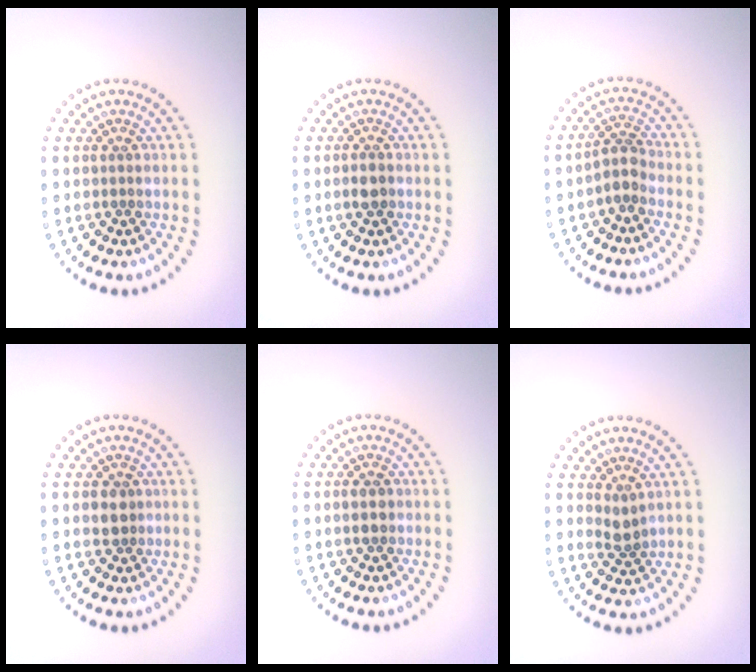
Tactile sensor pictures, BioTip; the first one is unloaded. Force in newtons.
{"total": 1.5, "press": 1.4, "slide": 0.5}
{"total": 2.2, "press": 1.7, "slide": 1.3}
{"total": 1.9, "press": 1.7, "slide": 0.8}
{"total": 1.5, "press": 1.5, "slide": 0.2}
{"total": 1.6, "press": 1.3, "slide": 1.0}